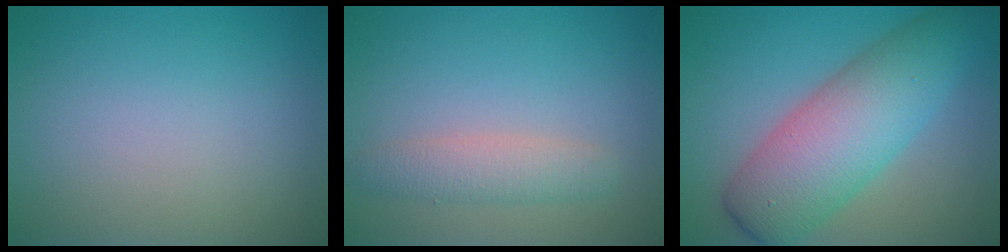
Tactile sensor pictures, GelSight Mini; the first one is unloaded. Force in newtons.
{"total": 2.6, "press": 2.6, "slide": 0.1}
{"total": 8.6, "press": 8.6, "slide": 0.2}